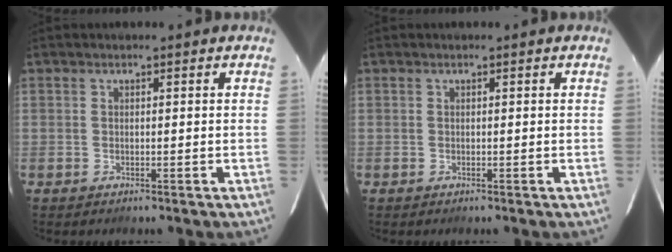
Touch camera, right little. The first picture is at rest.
{"total": 0.0}